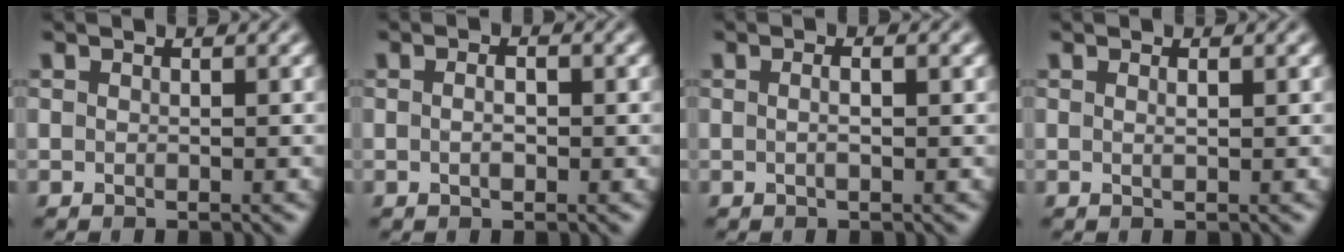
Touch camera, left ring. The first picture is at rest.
{"total": 1.6, "force": [0.0, 0.8, 1.4], "torque": [-0.017, -0.005, -0.008]}
{"total": 2.3, "force": [0.7, 0.9, 1.9], "torque": [-0.016, -0.001, -0.011]}
{"total": 0.7, "force": [0.3, 0.2, 0.6], "torque": [-0.009, 0.001, 0.002]}